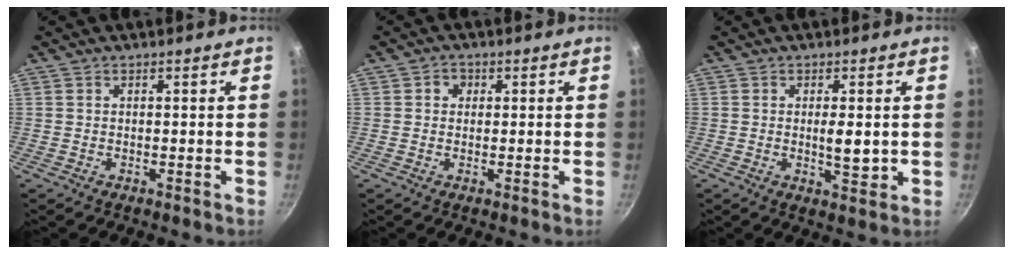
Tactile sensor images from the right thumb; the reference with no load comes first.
{"total": 2.3, "force": [0.5, 2.1, 0.9], "torque": [0.001, 0.001, 0.004]}
{"total": 4.3, "force": [0.2, 1.6, 4.0], "torque": [-0.064, -0.008, 0.005]}